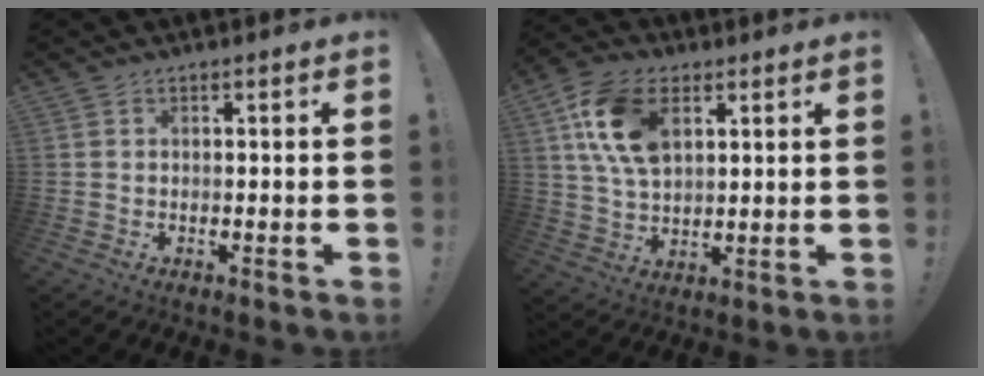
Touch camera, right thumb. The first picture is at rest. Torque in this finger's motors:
{"motor_torque": [1.97, 2.16, 0.44, -0.42, 0.06]}